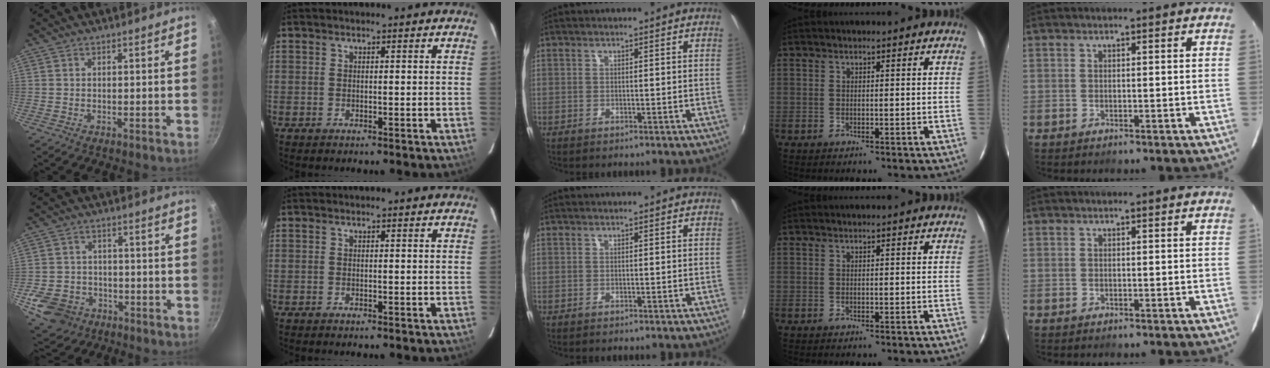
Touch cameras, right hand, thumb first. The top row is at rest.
{"thumb": {"total": 10.9, "force": [-4.6, 8.6, 4.9], "torque": [-0.079, 0.029, -0.069]}}